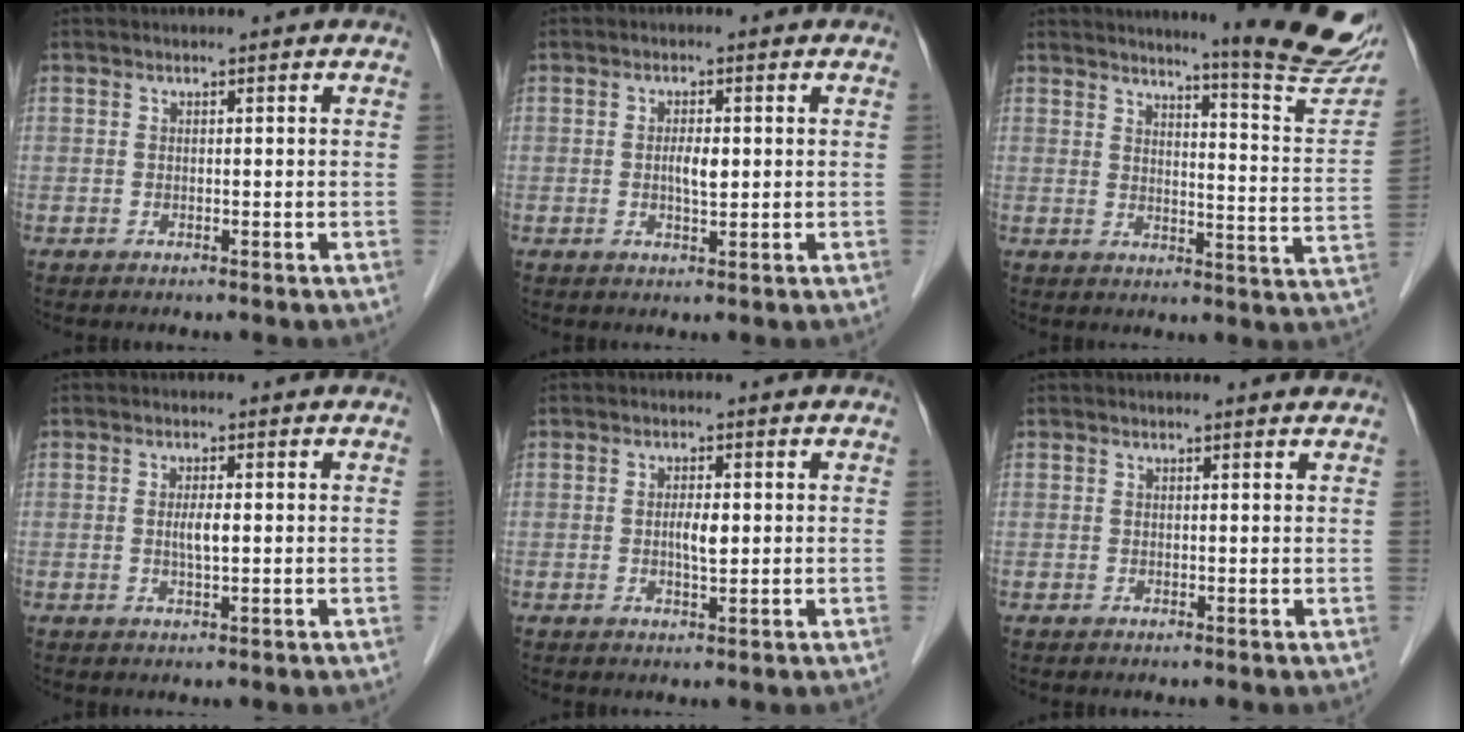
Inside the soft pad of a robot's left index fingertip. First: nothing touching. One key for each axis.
{"total": 2.6, "fx": 0.2, "fy": 0.8, "fz": 2.5, "tx": -0.047, "ty": 0.000, "tz": 0.004}
{"total": 16.3, "fx": 14.2, "fy": -0.4, "fz": 7.9, "tx": -0.100, "ty": -0.083, "tz": 0.163}
{"total": 2.2, "fx": 0.1, "fy": 0.4, "fz": 2.2, "tx": -0.044, "ty": -0.001, "tz": 0.003}
{"total": 2.5, "fx": 0.2, "fy": 0.7, "fz": 2.4, "tx": -0.046, "ty": 0.000, "tz": 0.004}
{"total": 1.6, "fx": 1.6, "fy": 0.0, "fz": 0.2, "tx": -0.012, "ty": -0.002, "tz": 0.016}